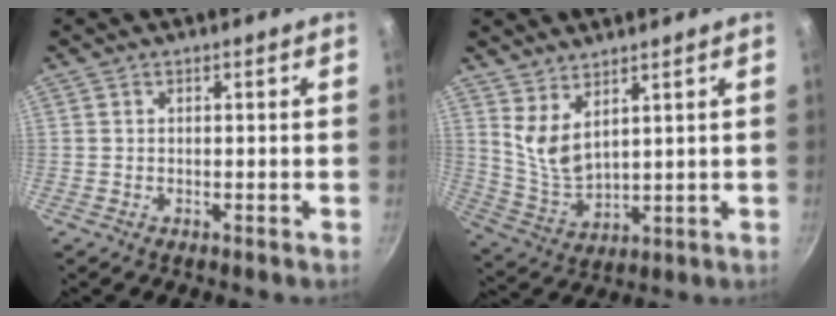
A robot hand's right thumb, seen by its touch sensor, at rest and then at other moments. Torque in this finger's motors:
{"motor_torque": [-0.34, 0.83, 0.26, -0.05, 0.08]}